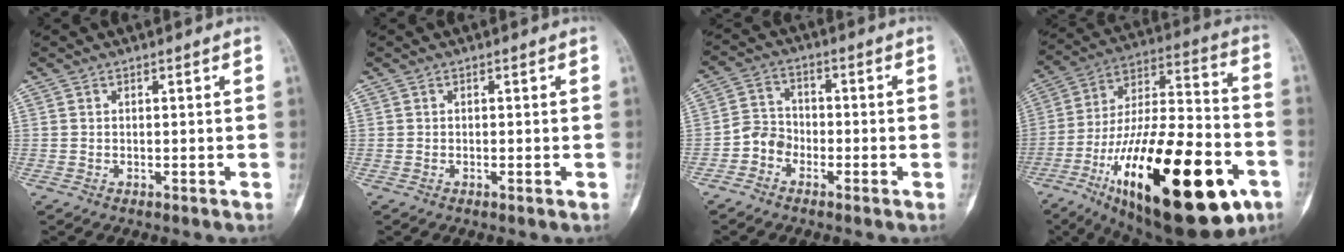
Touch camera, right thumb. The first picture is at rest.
{"total": 0.0}
{"total": 4.7, "force": [-2.4, 3.8, 1.4], "torque": [-0.007, 0.020, -0.056]}
{"total": 36.5, "force": [-14.7, 13.8, 30.5], "torque": [-0.472, 0.050, -0.225]}